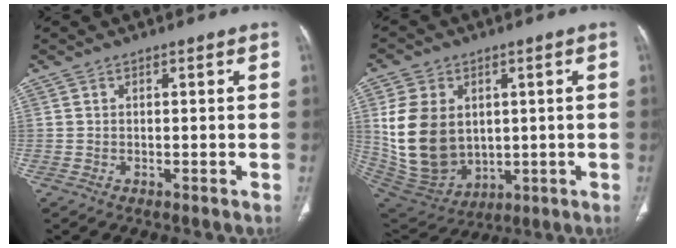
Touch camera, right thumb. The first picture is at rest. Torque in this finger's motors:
{"motor_torque": [-0.91, 1.44, 1.32, -0.18, 0.19]}